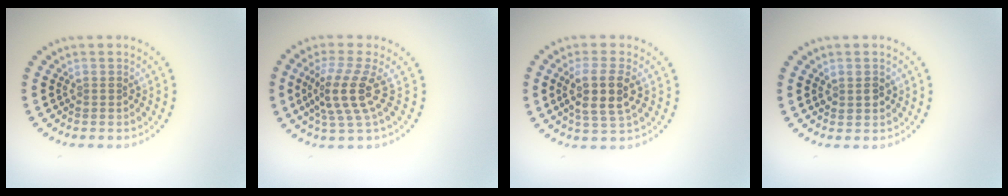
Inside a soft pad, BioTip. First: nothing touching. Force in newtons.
{"total": 4.0, "press": 3.2, "slide": 2.5}
{"total": 3.8, "press": 3.5, "slide": 1.5}
{"total": 1.4, "press": 1.4, "slide": 0.3}